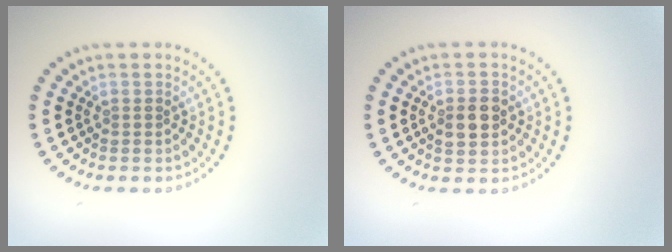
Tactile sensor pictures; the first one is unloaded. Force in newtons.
{"total": 2.9, "press": 2.9, "slide": 0.1}